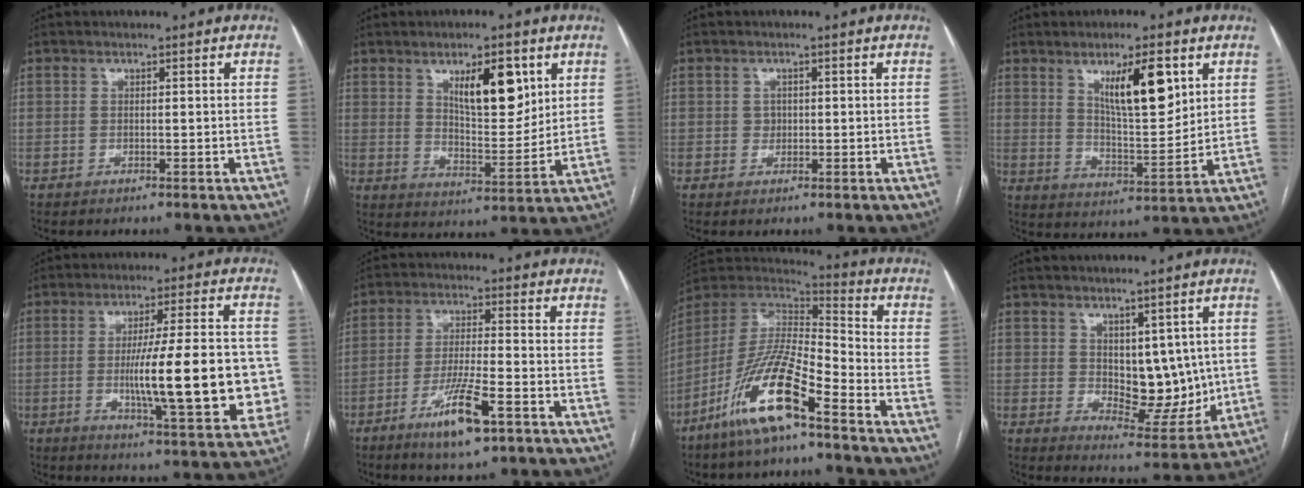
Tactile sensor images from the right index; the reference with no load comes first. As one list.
[{"total": 10.2, "force": [4.8, 3.5, 8.3], "torque": [-0.135, -0.003, 0.086]}, {"total": 1.2, "force": [0.2, 1.1, 0.4], "torque": [-0.004, 0.003, 0.006]}, {"total": 10.7, "force": [5.0, 2.5, 9.1], "torque": [-0.155, -0.006, 0.093]}, {"total": 18.1, "force": [-2.2, 3.1, 17.7], "torque": [-0.244, 0.010, -0.021]}, {"total": 9.4, "force": [-5.1, 1.3, 7.8], "torque": [-0.149, -0.013, -0.086]}, {"total": 15.8, "force": [-9.4, 2.7, 12.5], "torque": [-0.256, -0.012, -0.176]}, {"total": 9.3, "force": [1.0, 5.3, 7.6], "torque": [-0.093, -0.006, 0.038]}]